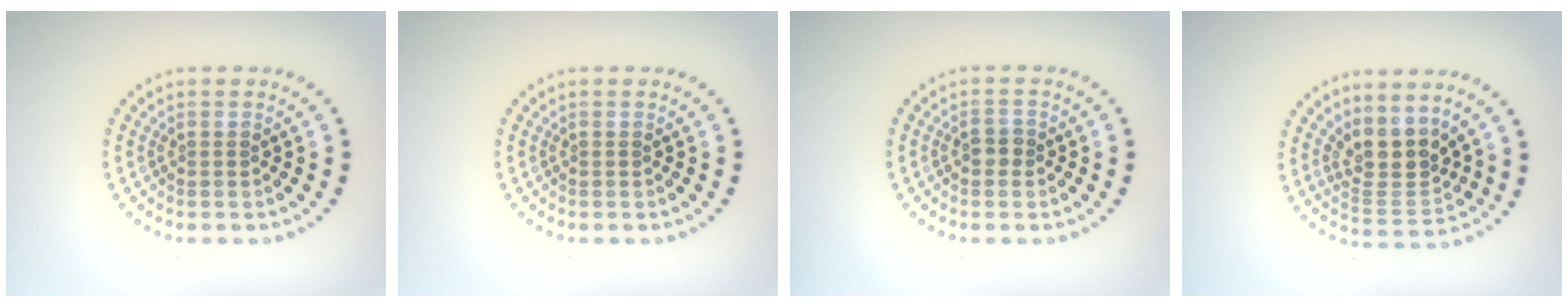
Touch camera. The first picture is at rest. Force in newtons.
{"total": 0.0}
{"total": 1.3, "press": 1.2, "slide": 0.4}
{"total": 3.8, "press": 3.2, "slide": 2.1}